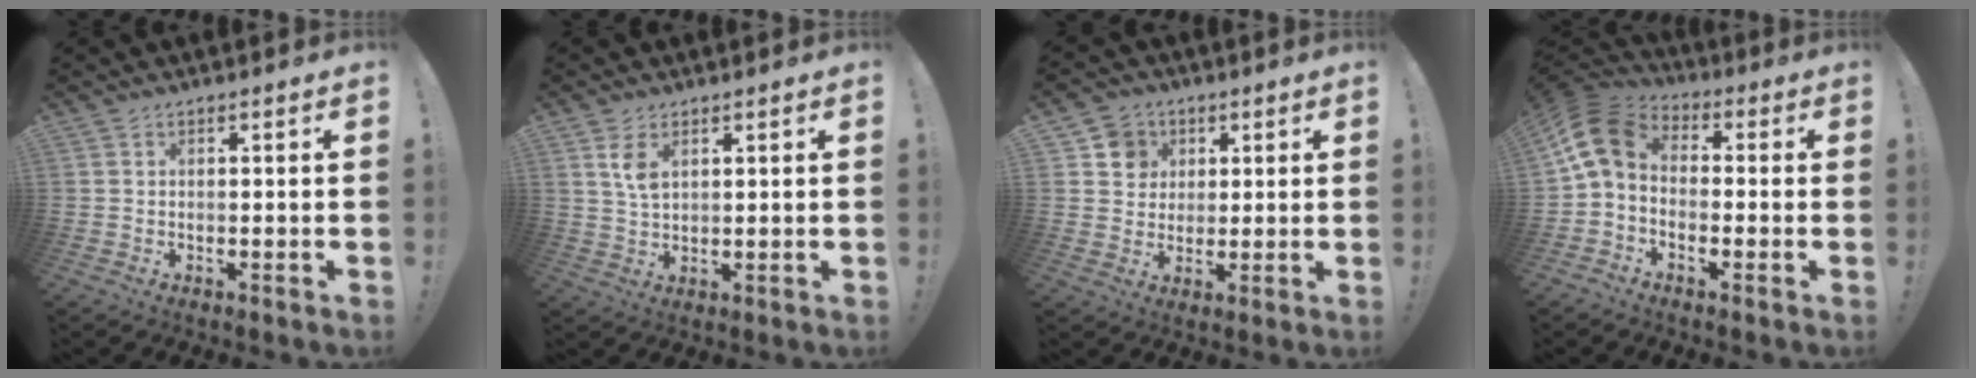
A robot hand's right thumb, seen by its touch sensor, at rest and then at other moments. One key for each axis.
{"total": 5.0, "fx": 2.4, "fy": 2.6, "fz": 3.6, "tx": -0.051, "ty": -0.014, "tz": 0.041}
{"total": 7.7, "fx": 2.7, "fy": 7.1, "fz": 1.3, "tx": -0.011, "ty": -0.017, "tz": 0.054}
{"total": 11.2, "fx": 0.7, "fy": 7.4, "fz": 8.3, "tx": -0.161, "ty": 0.011, "tz": 0.015}